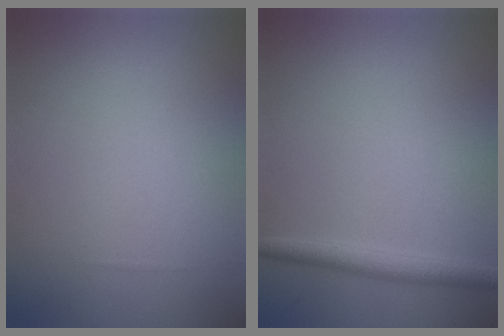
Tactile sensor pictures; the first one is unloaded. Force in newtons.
{"total": 2.1, "press": 2.1, "slide": 0.0}